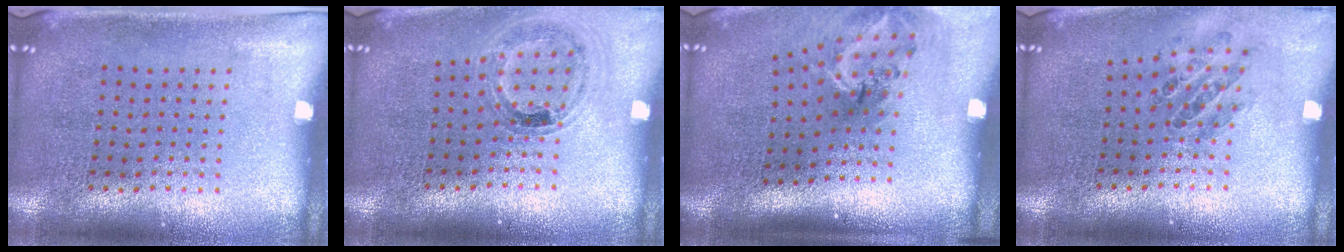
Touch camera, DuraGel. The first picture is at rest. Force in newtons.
{"total": 1.0, "press": 1.0, "slide": 0.1}
{"total": 1.9, "press": 1.3, "slide": 1.4}
{"total": 0.8, "press": 0.8, "slide": 0.1}